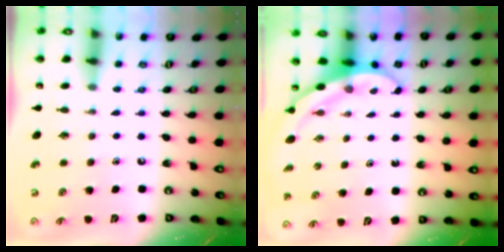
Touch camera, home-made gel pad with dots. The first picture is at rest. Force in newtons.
{"total": 3.9, "press": 3.9, "slide": 0.2}